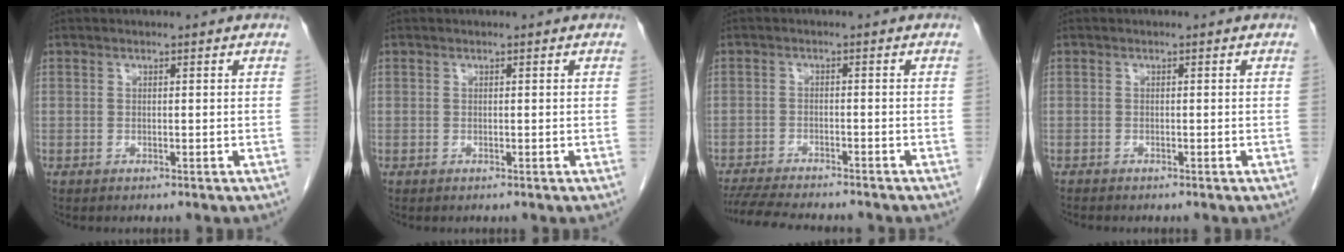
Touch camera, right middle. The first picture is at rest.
{"total": 0.0}
{"total": 10.9, "force": [-9.9, 1.2, 4.4], "torque": [-0.072, -0.014, -0.147]}
{"total": 1.0, "force": [-0.9, 0.2, 0.3], "torque": [-0.011, -0.002, -0.017]}